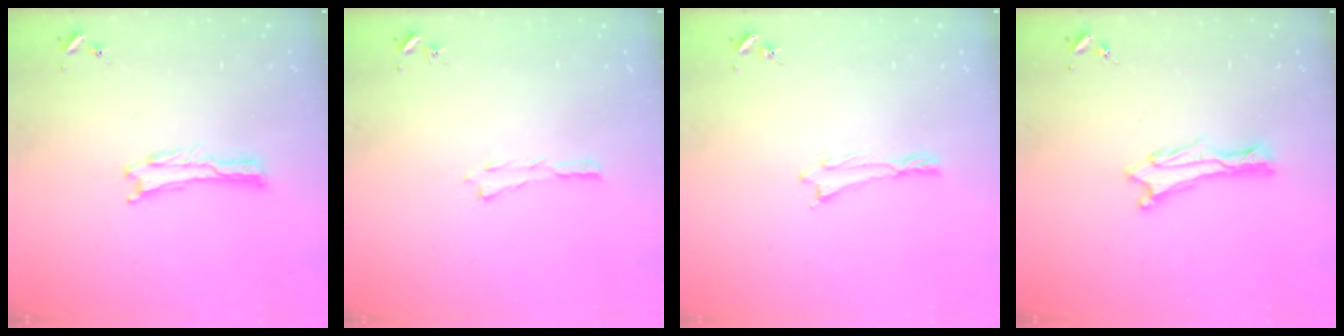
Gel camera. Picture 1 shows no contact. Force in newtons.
{"total": 0.0}
{"total": 0.0}
{"total": 0.9, "press": 0.8, "slide": 0.1}